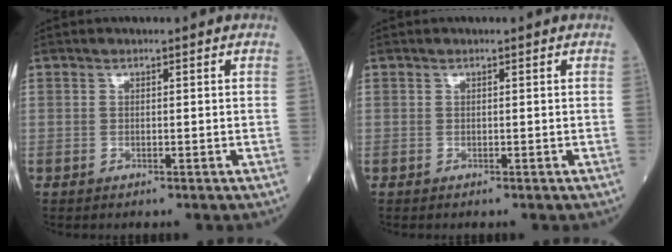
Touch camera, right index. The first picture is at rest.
{"total": 0.0}